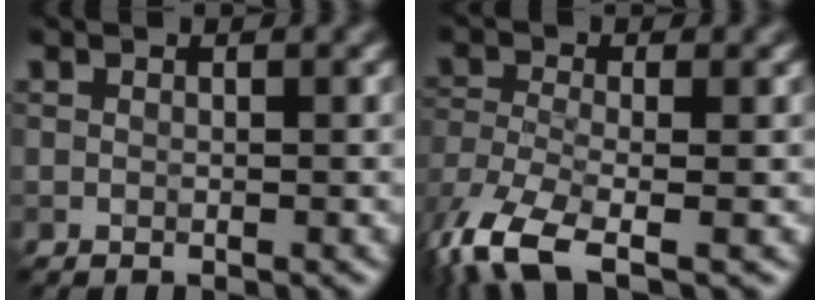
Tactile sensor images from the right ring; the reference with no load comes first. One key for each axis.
{"total": 7.3, "fx": -4.7, "fy": 2.6, "fz": 4.9, "tx": -0.115, "ty": -0.020, "tz": -0.098}